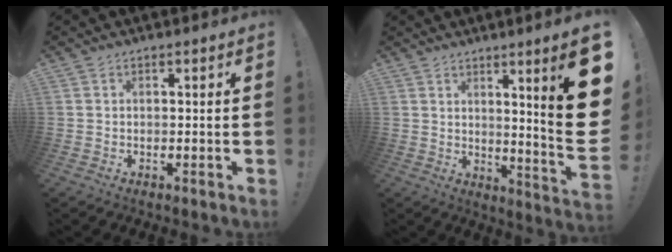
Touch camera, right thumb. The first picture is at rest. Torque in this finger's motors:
{"motor_torque": [0.20, 0.82, 1.42, 0.50, 0.11]}